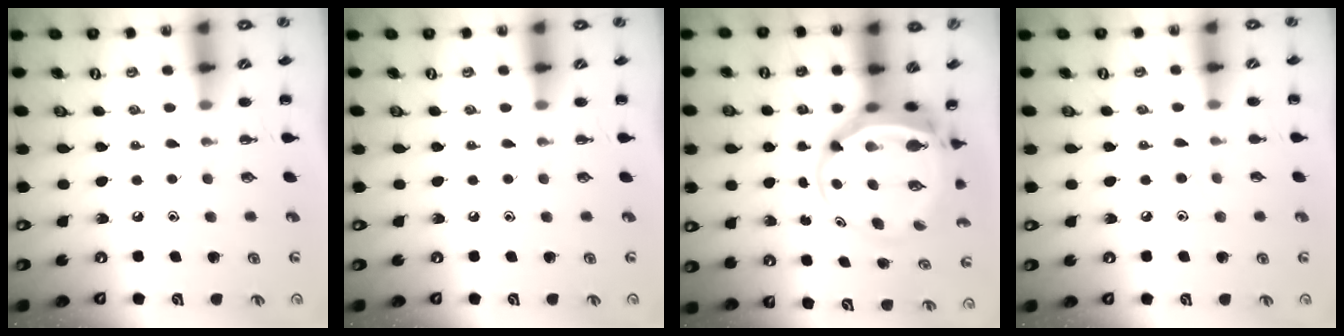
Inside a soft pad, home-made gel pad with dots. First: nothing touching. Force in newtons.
{"total": 0.0}
{"total": 8.5, "press": 8.1, "slide": 2.4}
{"total": 6.5, "press": 6.1, "slide": 2.3}